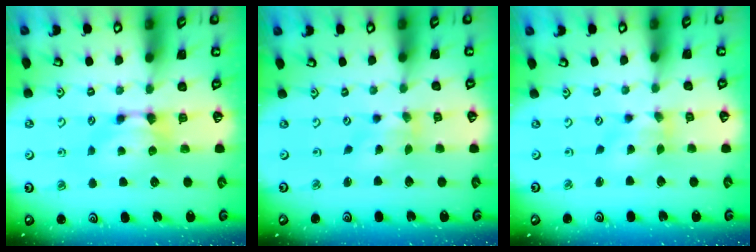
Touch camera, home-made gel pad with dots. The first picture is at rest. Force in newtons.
{"total": 1.3, "press": 0.6, "slide": 1.2}
{"total": 1.3, "press": 0.3, "slide": 1.3}